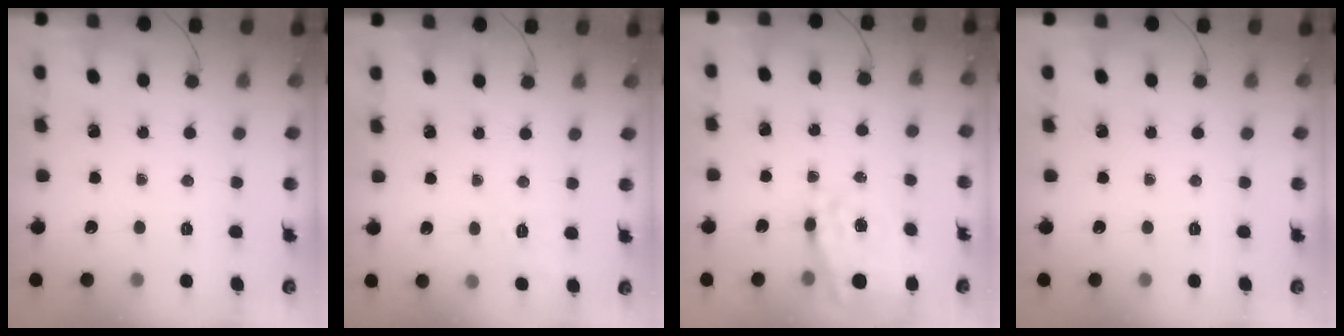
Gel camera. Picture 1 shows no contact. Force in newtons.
{"total": 6.2, "press": 5.9, "slide": 2.1}
{"total": 17.1, "press": 16.6, "slide": 3.9}
{"total": 0.0}